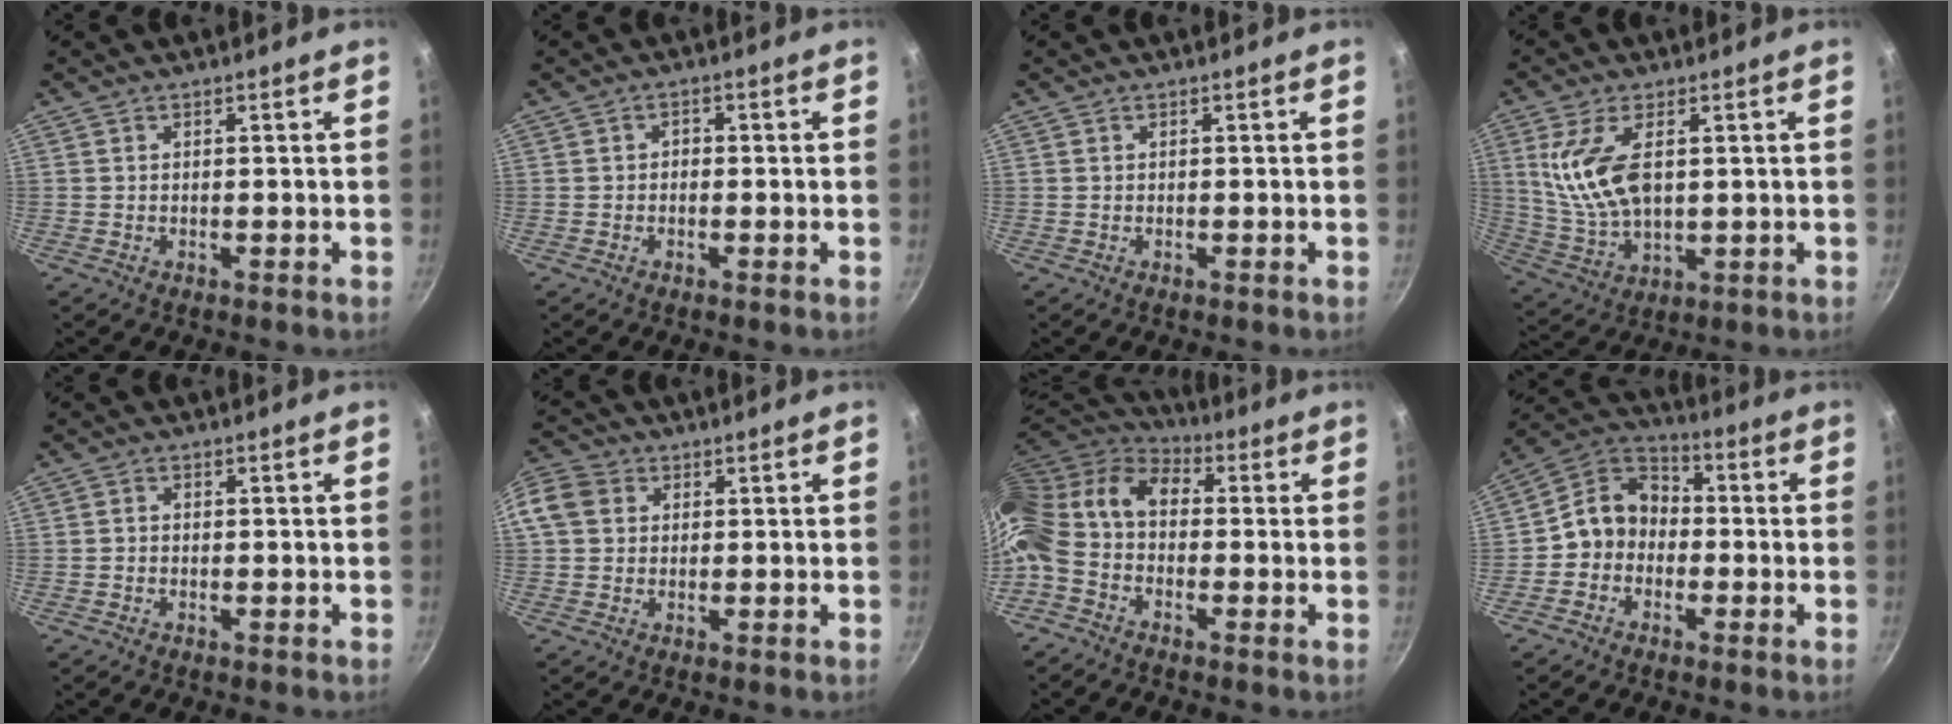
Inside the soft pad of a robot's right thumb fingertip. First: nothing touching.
{"total": 1.3, "force": [-0.4, 1.1, 0.6], "torque": [-0.009, 0.007, -0.008]}
{"total": 0.0}
{"total": 12.3, "force": [2.7, 6.4, 10.2], "torque": [-0.197, -0.012, 0.061]}
{"total": 0.8, "force": [-0.3, 0.7, 0.4], "torque": [-0.007, 0.003, -0.006]}
{"total": 11.0, "force": [2.2, 9.3, 5.3], "torque": [-0.114, 0.026, 0.027]}
{"total": 15.6, "force": [0.4, 10.1, 11.8], "torque": [-0.228, 0.036, -0.018]}
{"total": 9.1, "force": [-1.6, 7.7, 4.6], "torque": [-0.046, 0.039, -0.055]}